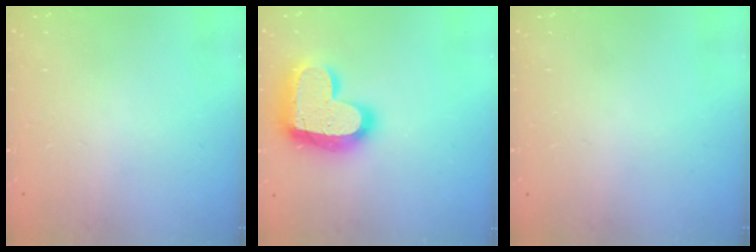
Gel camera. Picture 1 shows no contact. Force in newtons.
{"total": 22.1, "press": 22.0, "slide": 1.5}
{"total": 0.0}